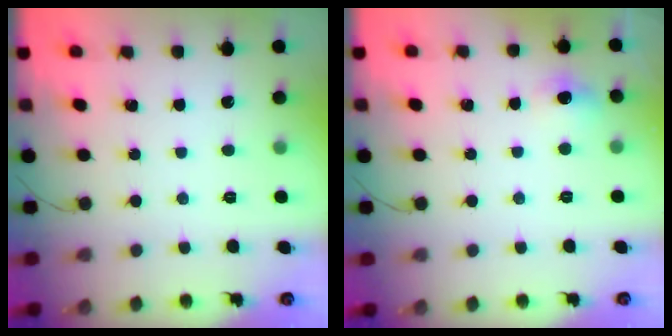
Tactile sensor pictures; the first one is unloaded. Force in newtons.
{"total": 5.1, "press": 4.6, "slide": 2.1}